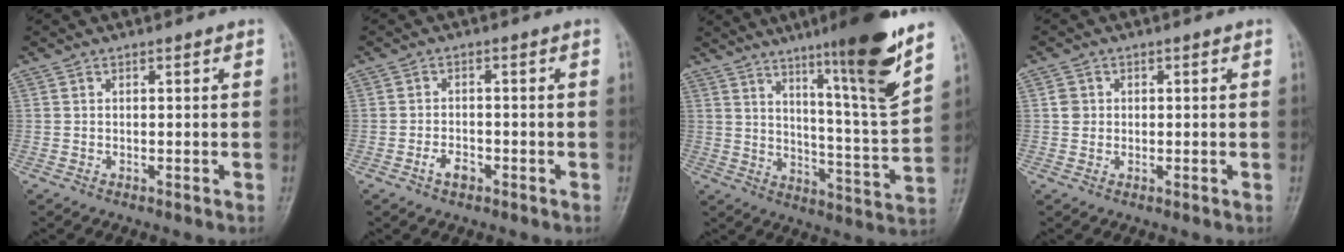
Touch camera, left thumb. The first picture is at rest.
{"total": 2.7, "force": [-1.5, 1.6, 1.7], "torque": [-0.028, 0.010, -0.026]}
{"total": 17.5, "force": [10.9, 0.7, 13.6], "torque": [-0.189, -0.066, 0.169]}
{"total": 2.0, "force": [0.2, 1.9, 0.6], "torque": [0.000, 0.003, 0.003]}